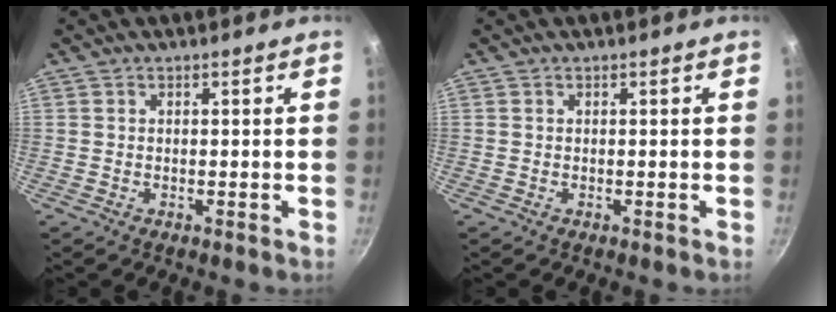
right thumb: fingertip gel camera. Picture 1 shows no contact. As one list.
[{"total": 0.0}]